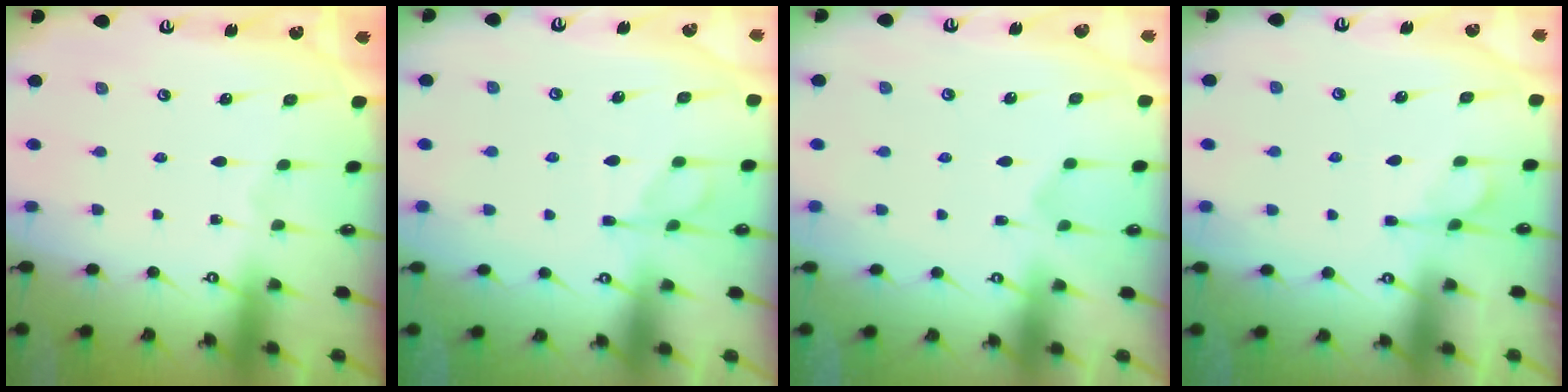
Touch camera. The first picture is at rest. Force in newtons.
{"total": 2.1, "press": 1.7, "slide": 1.1}
{"total": 2.9, "press": 2.7, "slide": 1.1}
{"total": 5.2, "press": 5.0, "slide": 1.5}